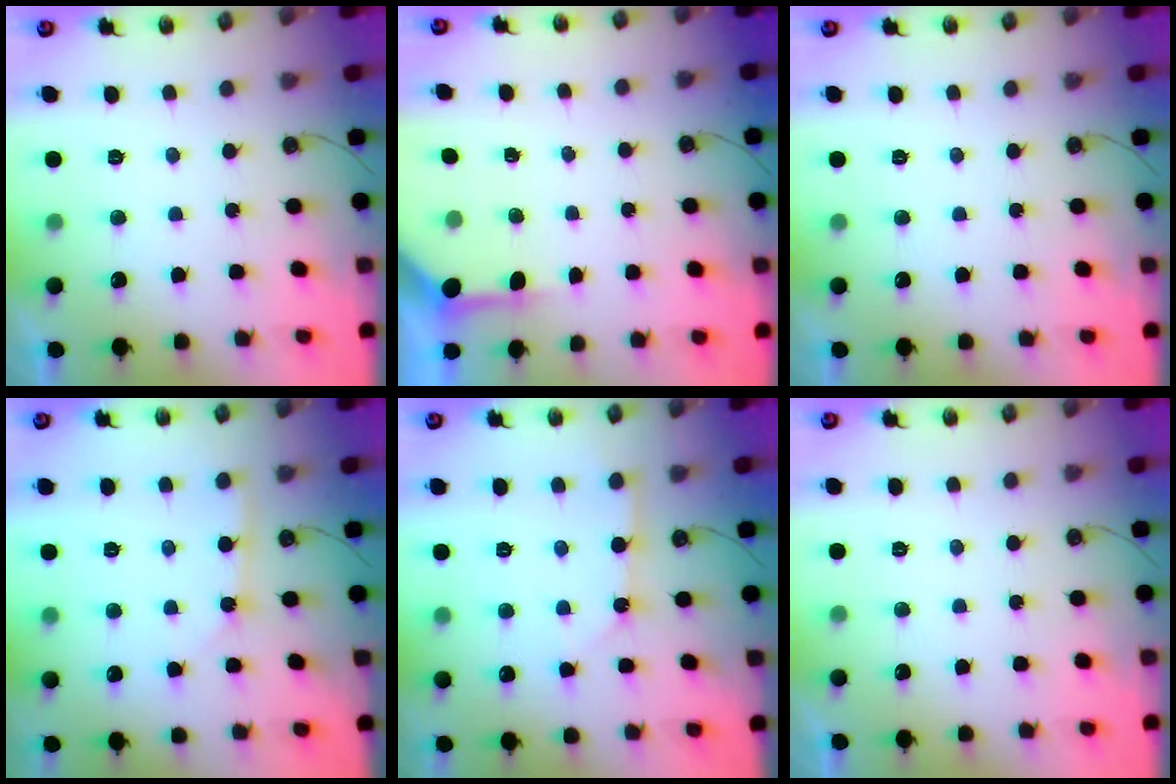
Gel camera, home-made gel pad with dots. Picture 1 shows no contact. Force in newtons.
{"total": 3.8, "press": 3.7, "slide": 0.2}
{"total": 0.0}
{"total": 1.8, "press": 1.8, "slide": 0.2}
{"total": 2.9, "press": 2.9, "slide": 0.3}
{"total": 0.0}